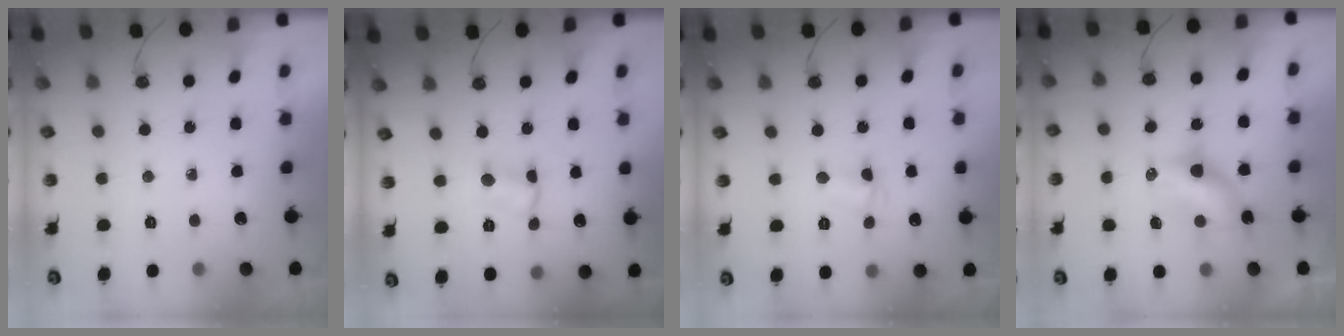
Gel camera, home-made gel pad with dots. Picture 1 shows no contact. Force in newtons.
{"total": 2.5, "press": 2.5, "slide": 0.5}
{"total": 2.6, "press": 2.6, "slide": 0.4}
{"total": 7.1, "press": 6.9, "slide": 1.6}